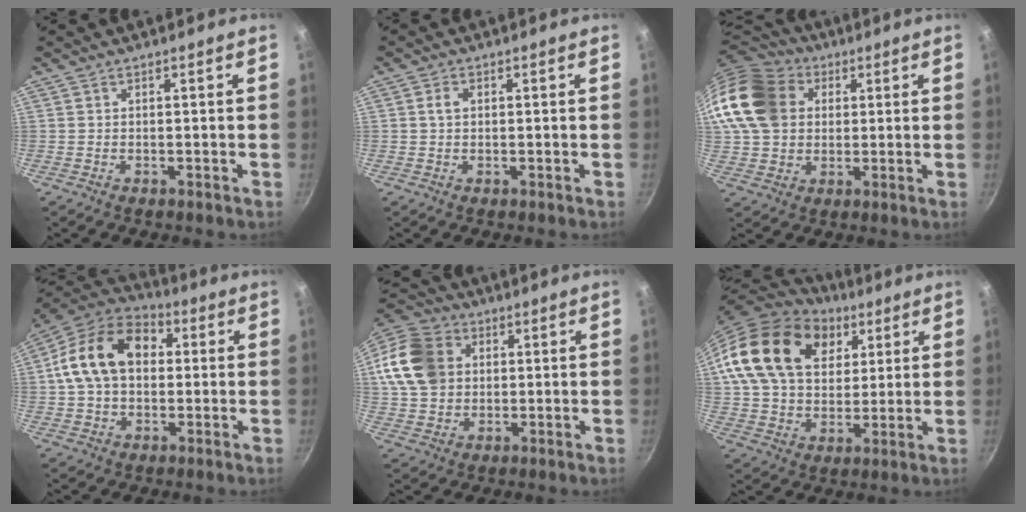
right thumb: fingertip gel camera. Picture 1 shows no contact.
{"total": 1.9, "force": [0.3, 1.3, 1.3], "torque": [-0.020, 0.005, 0.004]}
{"total": 21.4, "force": [5.5, 17.0, 11.7], "torque": [-0.240, 0.028, 0.097]}
{"total": 17.5, "force": [2.5, 12.4, 12.0], "torque": [-0.184, 0.031, 0.025]}
{"total": 18.1, "force": [3.8, 14.8, 9.8], "torque": [-0.191, 0.022, 0.067]}
{"total": 22.8, "force": [9.0, 16.1, 13.4], "torque": [-0.210, -0.008, 0.157]}